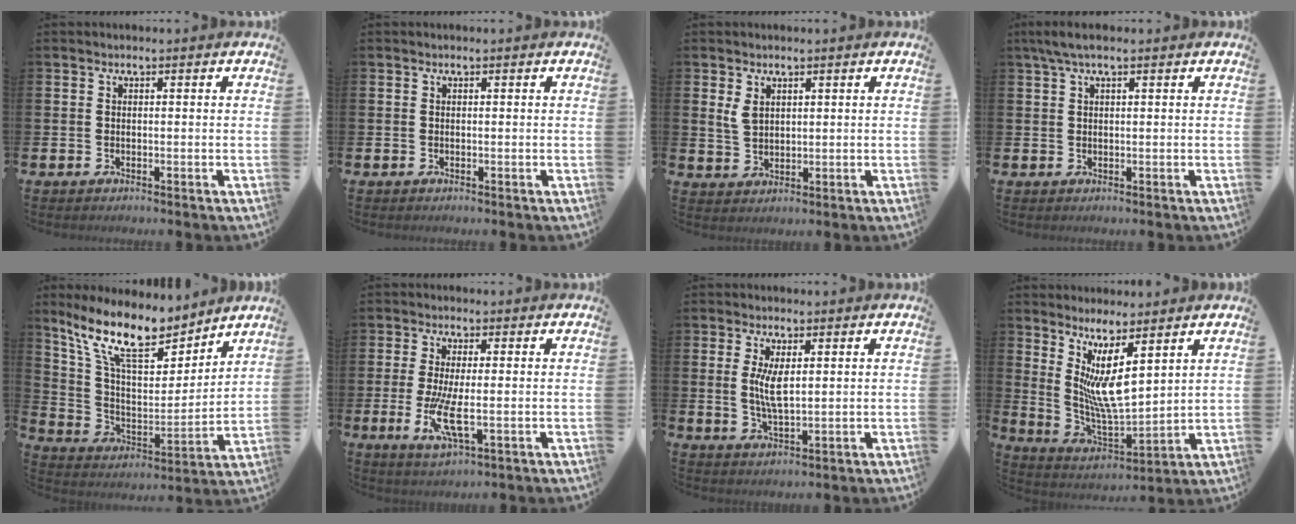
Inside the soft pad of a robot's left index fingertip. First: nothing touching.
{"total": 0.0}
{"total": 2.8, "force": [1.8, 1.6, 1.4], "torque": [-0.018, -0.001, 0.030]}
{"total": 2.6, "force": [1.6, 0.5, 2.0], "torque": [-0.046, 0.008, 0.029]}
{"total": 13.7, "force": [11.1, 4.3, 6.7], "torque": [-0.172, -0.056, 0.201]}
{"total": 5.8, "force": [-0.6, 1.5, 5.6], "torque": [-0.099, -0.011, -0.015]}
{"total": 4.6, "force": [1.3, 1.5, 4.2], "torque": [-0.071, -0.001, 0.020]}
{"total": 7.5, "force": [4.0, 1.4, 6.1], "torque": [-0.130, -0.035, 0.066]}